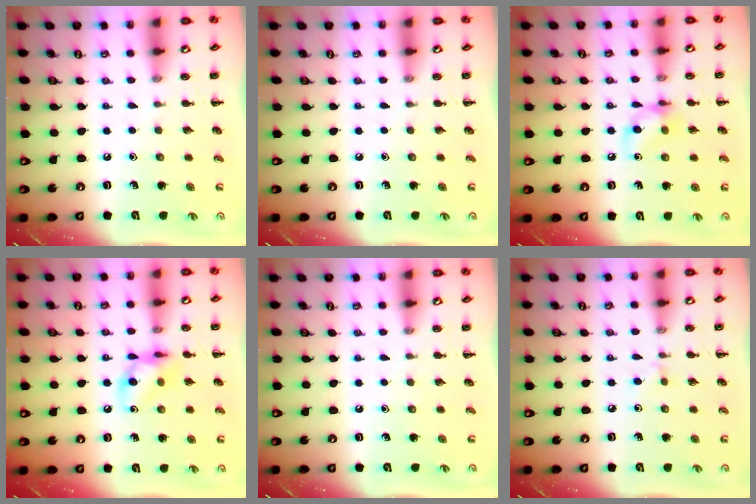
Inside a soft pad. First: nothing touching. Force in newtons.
{"total": 0.0}
{"total": 9.1, "press": 9.1, "slide": 0.7}
{"total": 10.3, "press": 10.3, "slide": 0.9}
{"total": 0.0}
{"total": 3.8, "press": 3.5, "slide": 1.4}